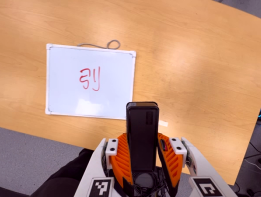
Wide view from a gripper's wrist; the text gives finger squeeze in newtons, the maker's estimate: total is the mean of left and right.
{"total": 5.1, "left": 3.9, "right": 6.3}